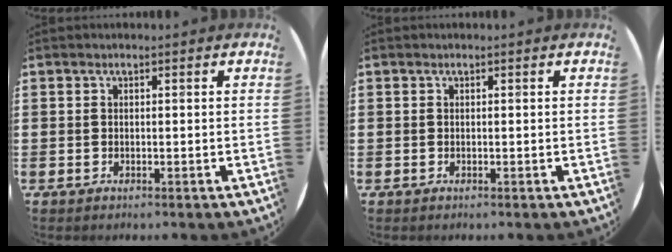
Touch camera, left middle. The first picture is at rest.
{"total": 0.0}